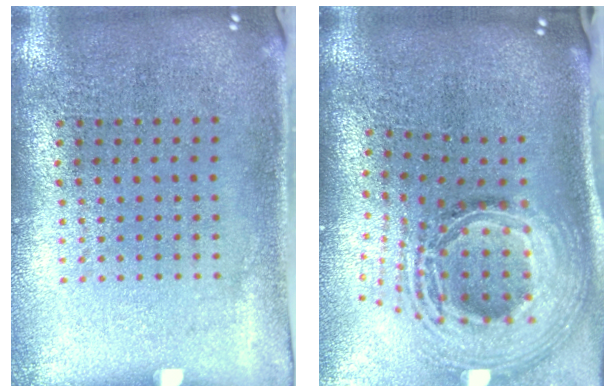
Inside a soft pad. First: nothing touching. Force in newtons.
{"total": 3.1, "press": 2.0, "slide": 2.3}